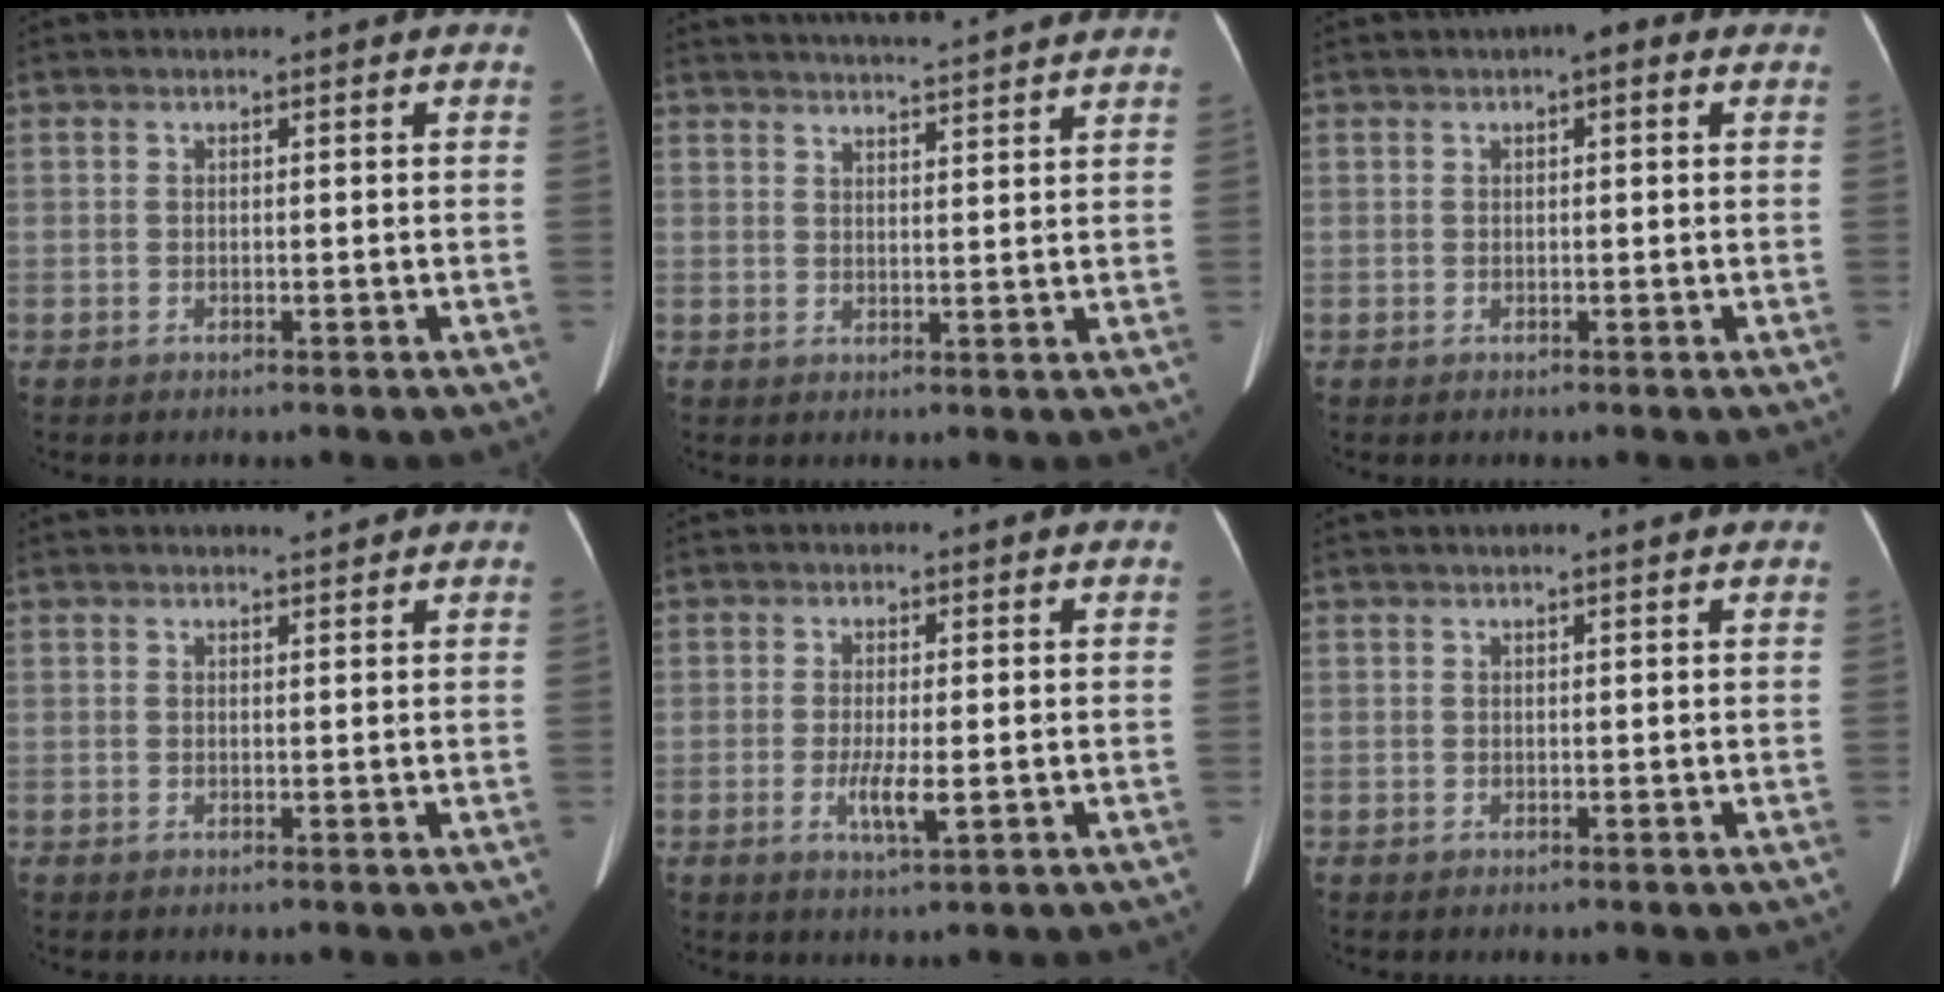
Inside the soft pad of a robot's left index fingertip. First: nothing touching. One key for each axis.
{"total": 11.4, "fx": 10.7, "fy": -0.4, "fz": 4.0, "tx": -0.069, "ty": 0.015, "tz": 0.138}
{"total": 2.5, "fx": 1.1, "fy": 0.9, "fz": 2.1, "tx": -0.026, "ty": 0.012, "tz": 0.010}
{"total": 1.4, "fx": 1.4, "fy": 0.1, "fz": 0.2, "tx": -0.008, "ty": -0.004, "tz": 0.024}
{"total": 3.8, "fx": -0.8, "fy": 0.6, "fz": 3.6, "tx": -0.072, "ty": -0.007, "tz": -0.011}
{"total": 3.0, "fx": 2.7, "fy": 0.0, "fz": 1.3, "tx": -0.016, "ty": 0.021, "tz": 0.030}